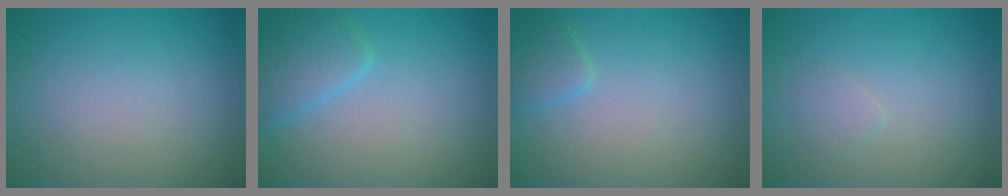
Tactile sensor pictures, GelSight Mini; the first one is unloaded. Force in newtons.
{"total": 2.9, "press": 2.9, "slide": 0.2}
{"total": 1.5, "press": 1.5, "slide": 0.1}
{"total": 0.8, "press": 0.8, "slide": 0.1}